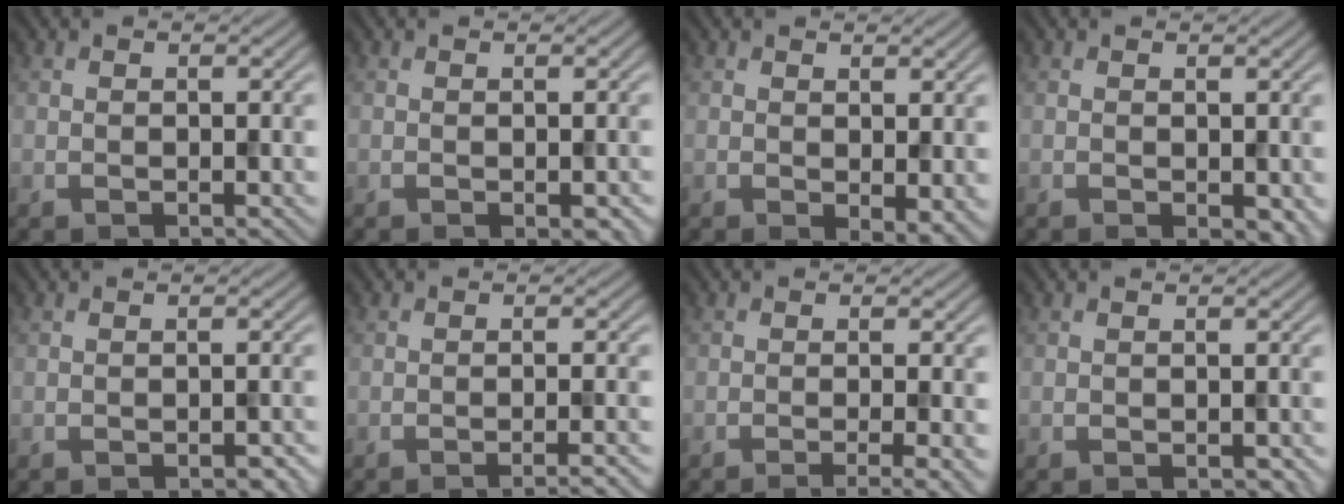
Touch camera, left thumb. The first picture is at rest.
{"total": 2.1, "force": [-1.0, 0.9, 1.7], "torque": [-0.024, -0.009, -0.006]}
{"total": 3.2, "force": [-0.3, 1.4, 2.8], "torque": [-0.043, -0.010, -0.002]}
{"total": 2.2, "force": [-0.5, 1.3, 1.8], "torque": [-0.025, -0.013, -0.003]}
{"total": 2.3, "force": [-1.5, 0.8, 1.6], "torque": [-0.018, -0.002, -0.014]}
{"total": 3.5, "force": [-2.1, 0.6, 2.7], "torque": [-0.029, 0.008, -0.041]}
{"total": 4.3, "force": [-2.1, 0.7, 3.7], "torque": [-0.045, 0.003, -0.039]}
{"total": 1.4, "force": [-0.9, 0.6, 0.9], "torque": [-0.013, -0.005, -0.005]}